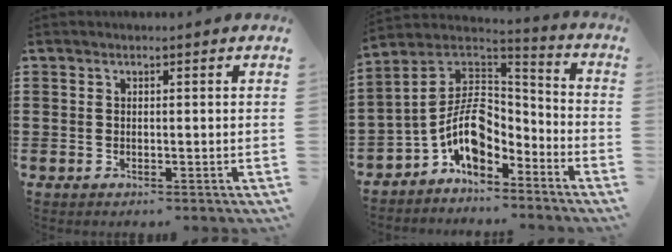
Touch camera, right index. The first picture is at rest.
{"total": 9.5, "force": [-3.8, 5.4, 6.8], "torque": [-0.162, -0.010, -0.082]}